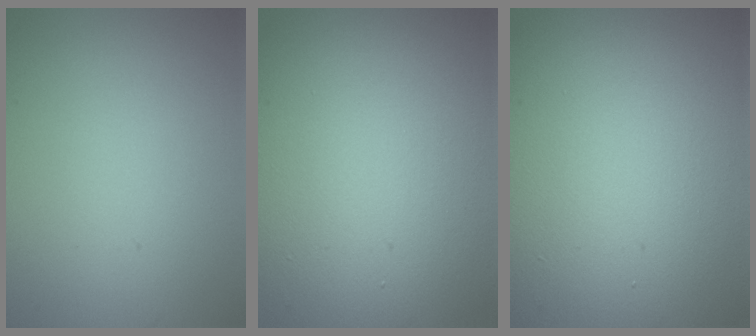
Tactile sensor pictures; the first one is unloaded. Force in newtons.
{"total": 17.0, "press": 17.0, "slide": 1.0}
{"total": 20.4, "press": 20.3, "slide": 1.5}